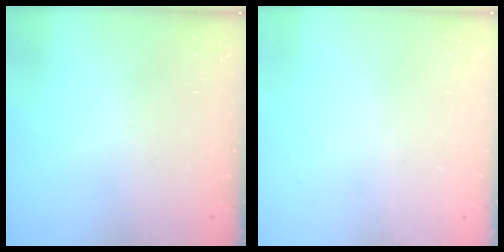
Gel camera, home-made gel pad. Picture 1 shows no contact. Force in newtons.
{"total": 0.0}